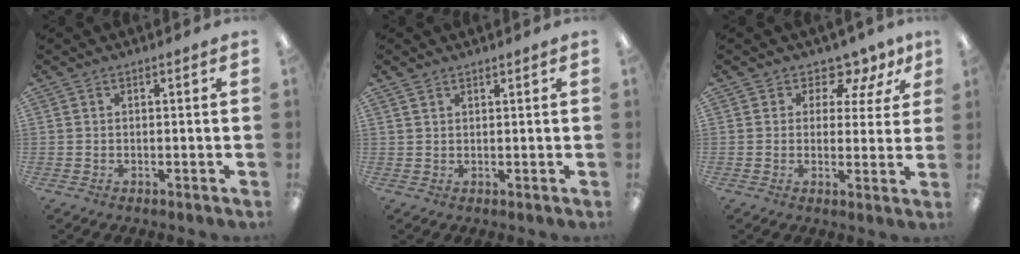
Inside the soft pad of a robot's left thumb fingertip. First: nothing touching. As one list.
[{"total": 1.3, "force": [1.2, 0.4, 0.4], "torque": [-0.011, -0.002, 0.022]}, {"total": 6.2, "force": [4.4, 3.7, 2.3], "torque": [-0.037, -0.031, 0.079]}]